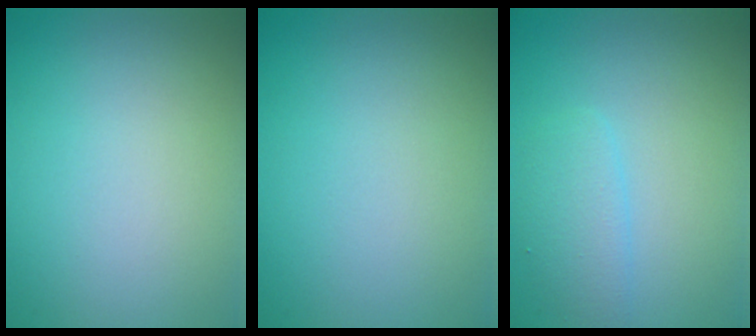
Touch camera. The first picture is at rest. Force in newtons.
{"total": 0.0}
{"total": 1.9, "press": 1.9, "slide": 0.1}